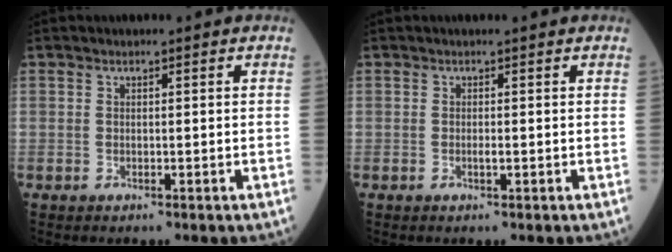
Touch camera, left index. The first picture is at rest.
{"total": 0.7, "force": [0.1, -0.1, 0.7], "torque": [-0.016, 0.002, 0.001]}